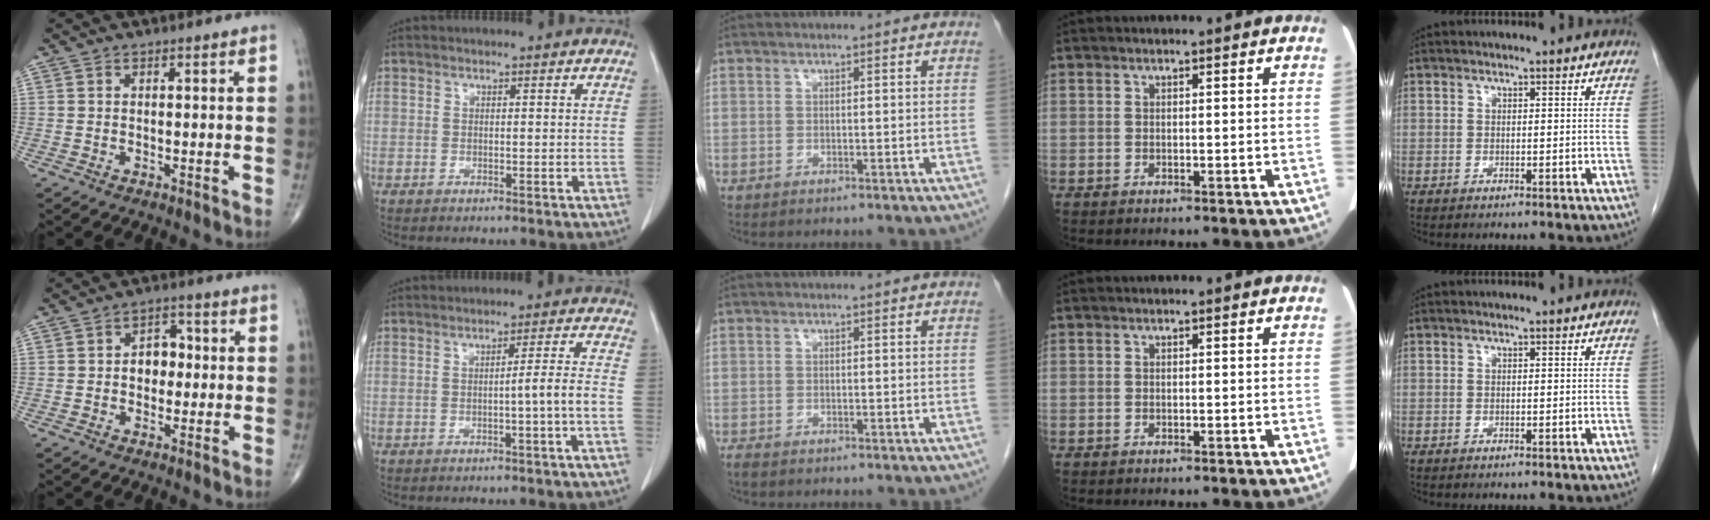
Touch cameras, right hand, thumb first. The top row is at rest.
{"thumb": {"total": 5.5, "force": [0.0, 4.0, 3.7], "torque": [-0.028, 0.016, -0.008]}, "index": {"total": 3.9, "force": [-1.4, -1.2, 3.5], "torque": [-0.050, 0.004, -0.022]}, "middle": {"total": 1.1, "force": [-1.0, 0.3, 0.5], "torque": [-0.017, -0.004, -0.016]}}